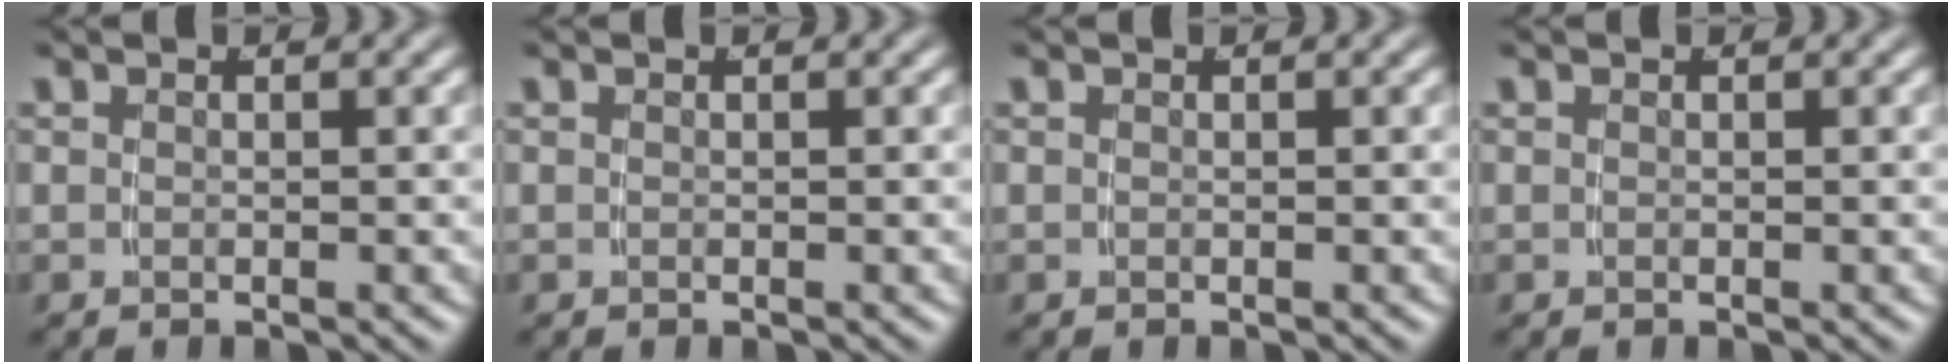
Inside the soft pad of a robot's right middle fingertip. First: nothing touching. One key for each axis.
{"total": 0.0}
{"total": 0.0}
{"total": 0.0}